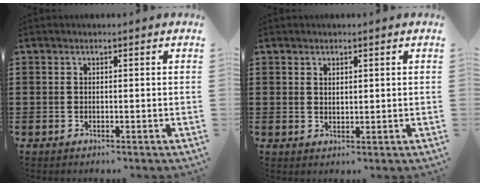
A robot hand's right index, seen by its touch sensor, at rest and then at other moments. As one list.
[{"total": 1.2, "force": [1.0, 0.5, 0.3], "torque": [-0.007, 0.004, 0.018]}]